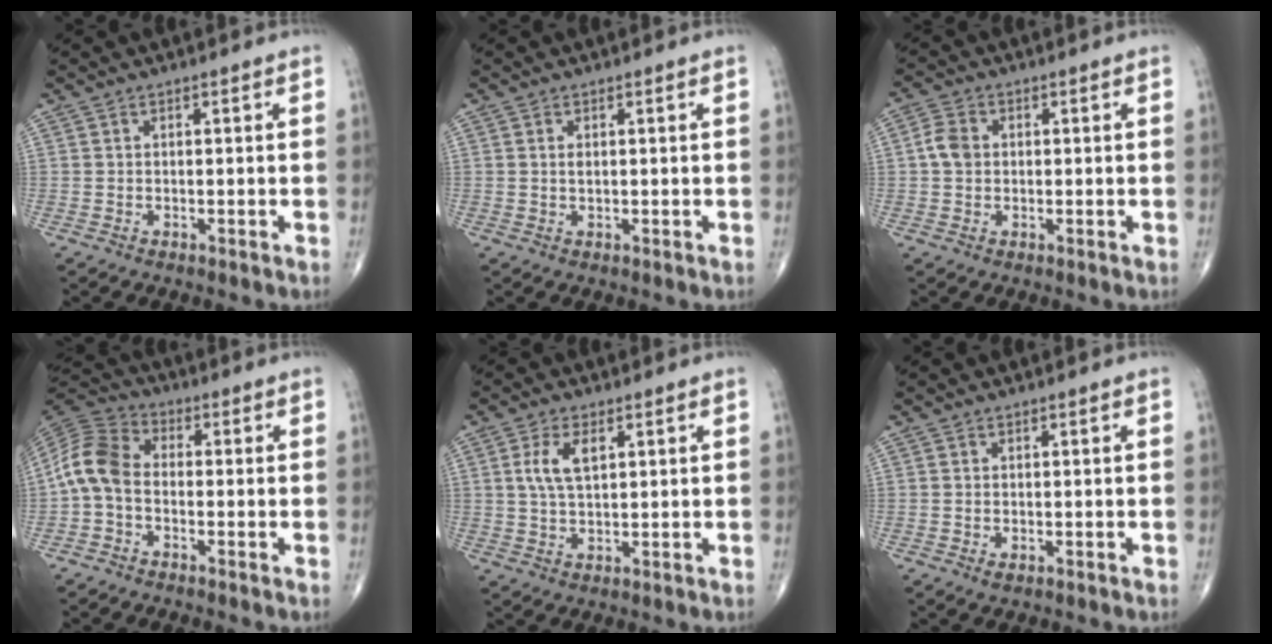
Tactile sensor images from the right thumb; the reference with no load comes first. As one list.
[{"total": 0.9, "force": [0.2, 0.5, 0.8], "torque": [-0.015, -0.001, 0.006]}, {"total": 3.9, "force": [0.3, 3.1, 2.4], "torque": [-0.044, 0.007, 0.000]}, {"total": 8.8, "force": [-1.3, 5.9, 6.4], "torque": [-0.125, 0.027, -0.043]}, {"total": 5.8, "force": [1.8, 2.8, 4.7], "torque": [-0.095, 0.000, 0.038]}, {"total": 0.9, "force": [-0.1, 0.5, 0.7], "torque": [-0.011, -0.002, 0.000]}]